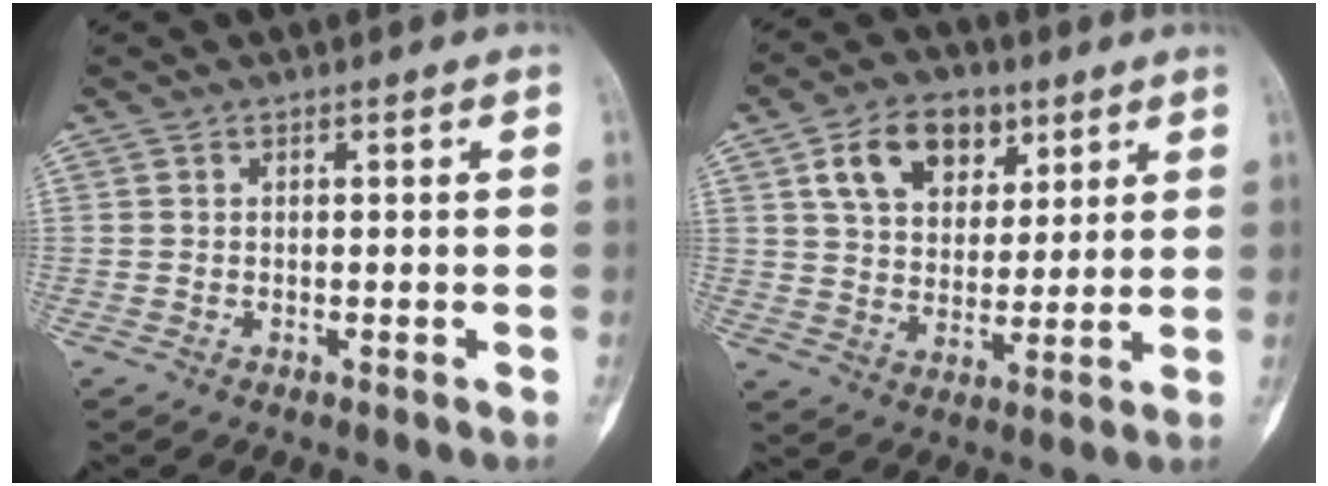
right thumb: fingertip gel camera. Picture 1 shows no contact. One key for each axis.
{"total": 12.6, "fx": 5.8, "fy": 8.5, "fz": 7.2, "tx": -0.085, "ty": -0.015, "tz": 0.101}